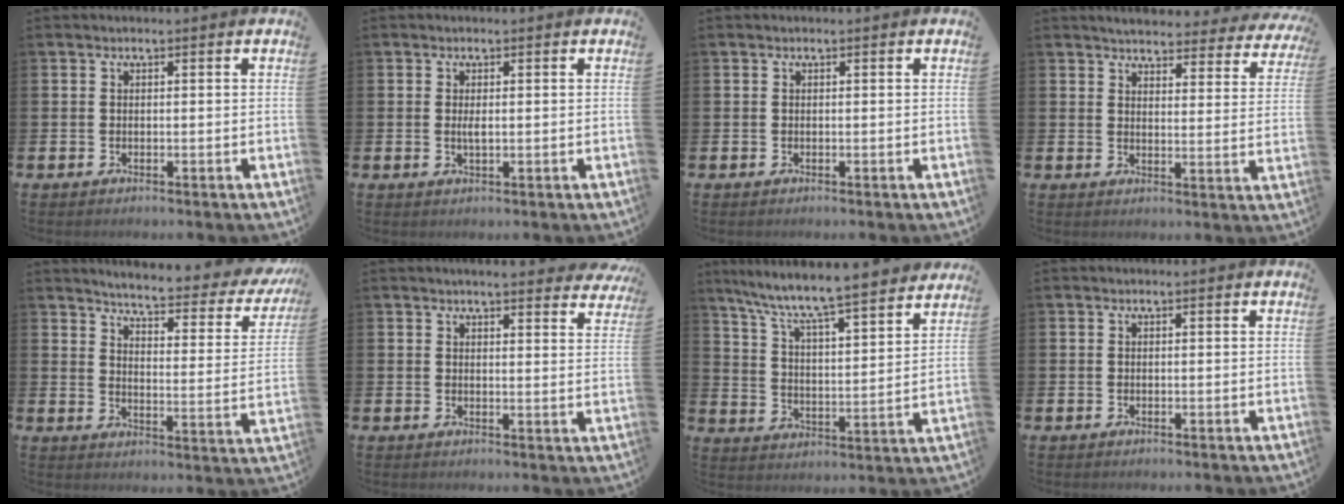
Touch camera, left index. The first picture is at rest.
{"total": 1.4, "force": [0.1, 0.4, 1.3], "torque": [-0.025, 0.001, 0.001]}
{"total": 0.0}
{"total": 4.2, "force": [4.1, 0.8, 0.5], "torque": [-0.026, -0.030, 0.068]}
{"total": 4.4, "force": [4.1, 0.4, 1.6], "torque": [-0.050, -0.041, 0.060]}
{"total": 3.7, "force": [3.6, 0.1, 0.6], "torque": [-0.012, -0.018, 0.065]}
{"total": 8.3, "force": [7.9, 0.1, 2.6], "torque": [-0.089, -0.063, 0.133]}
{"total": 0.0}